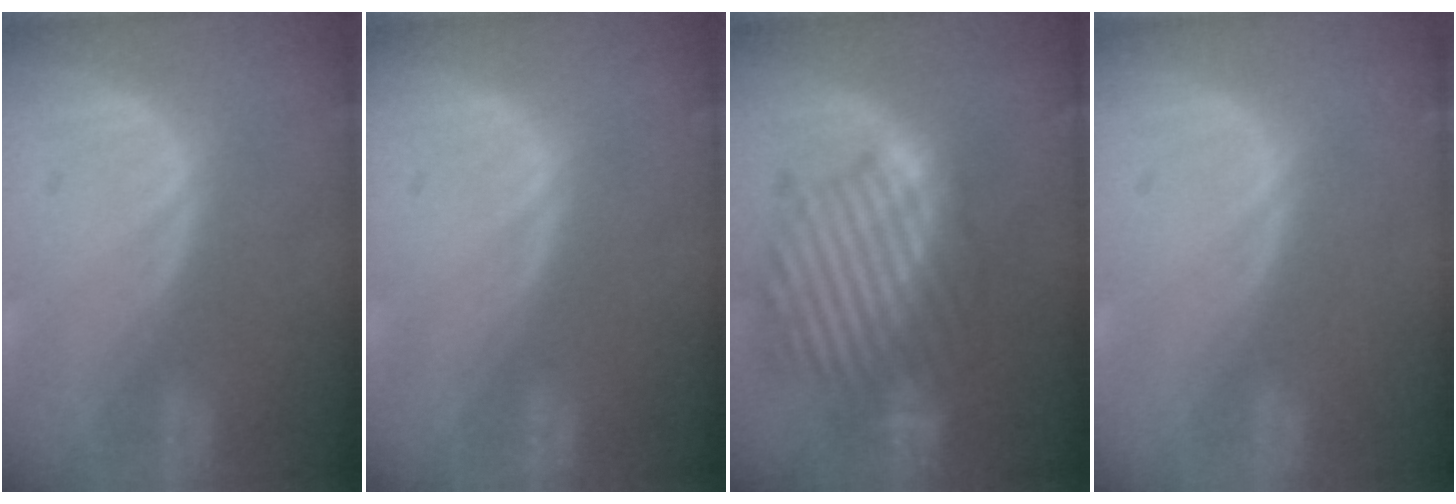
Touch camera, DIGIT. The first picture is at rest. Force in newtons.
{"total": 0.0}
{"total": 9.4, "press": 9.4, "slide": 0.2}
{"total": 0.0}